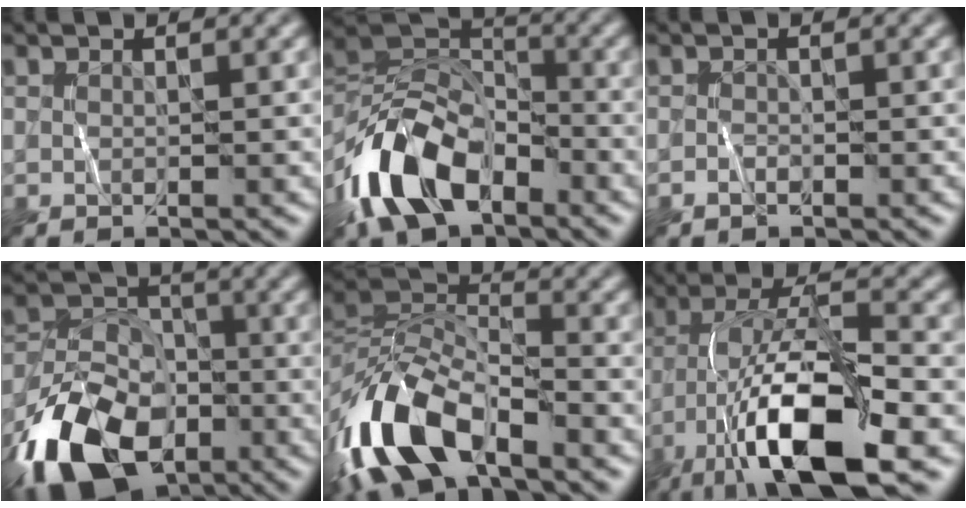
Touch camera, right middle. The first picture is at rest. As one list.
[{"total": 11.1, "force": [-6.1, 6.3, 6.8], "torque": [-0.136, 0.004, -0.124]}, {"total": 1.0, "force": [-0.6, 0.6, 0.4], "torque": [-0.007, 0.001, -0.012]}, {"total": 11.4, "force": [-6.5, 7.1, 6.2], "torque": [-0.120, -0.008, -0.130]}, {"total": 10.7, "force": [-6.0, 5.1, 7.2], "torque": [-0.151, 0.001, -0.127]}, {"total": 13.8, "force": [-6.5, 4.5, 11.4], "torque": [-0.210, 0.001, -0.119]}]